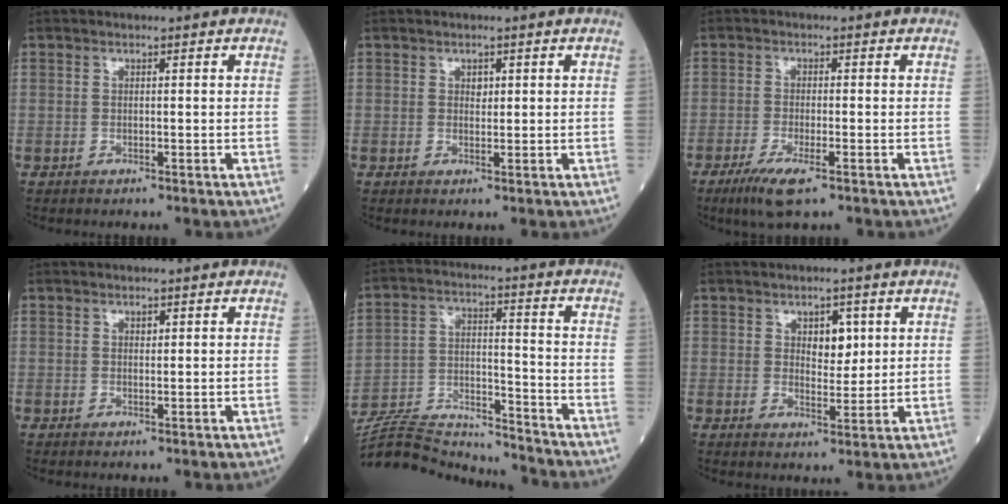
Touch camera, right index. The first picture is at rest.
{"total": 1.1, "force": [0.4, 0.8, 0.6], "torque": [-0.006, -0.002, 0.006]}
{"total": 5.4, "force": [-3.2, 0.8, 4.3], "torque": [-0.088, -0.015, -0.057]}
{"total": 0.8, "force": [0.4, 0.4, 0.5], "torque": [-0.008, -0.003, 0.007]}
{"total": 17.9, "force": [-17.6, 1.7, 3.1], "torque": [-0.072, 0.019, -0.282]}
{"total": 4.3, "force": [1.6, 2.3, 3.3], "torque": [-0.044, 0.000, 0.026]}